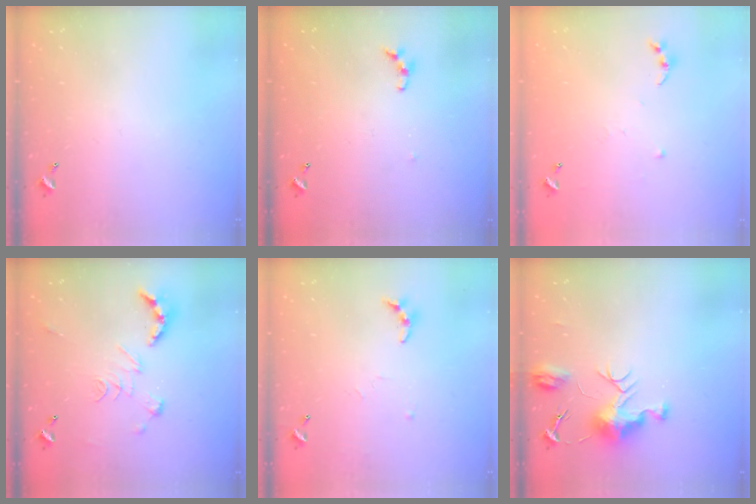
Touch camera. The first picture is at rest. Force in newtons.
{"total": 4.6, "press": 4.5, "slide": 0.7}
{"total": 4.8, "press": 4.7, "slide": 0.5}
{"total": 2.5, "press": 2.0, "slide": 1.5}
{"total": 7.0, "press": 7.0, "slide": 0.4}
{"total": 9.1, "press": 9.1, "slide": 0.7}